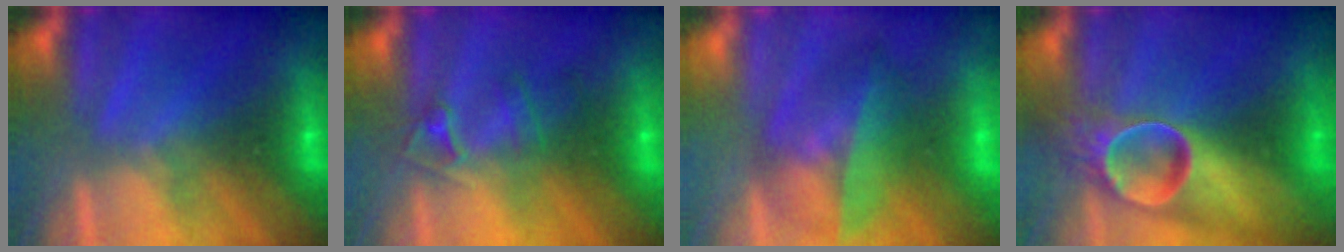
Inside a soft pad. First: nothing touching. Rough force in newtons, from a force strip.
{"total": 2.4}
{"total": 4.6}
{"total": 5.7}